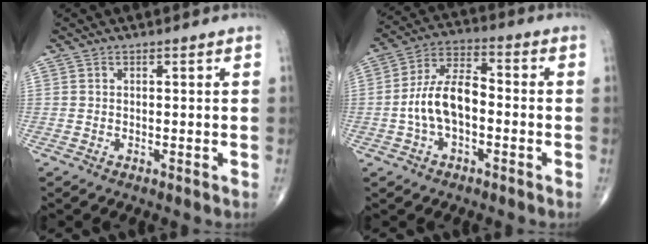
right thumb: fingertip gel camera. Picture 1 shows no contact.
{"total": 10.5, "force": [-1.8, 5.6, 8.7], "torque": [-0.163, 0.040, -0.042]}